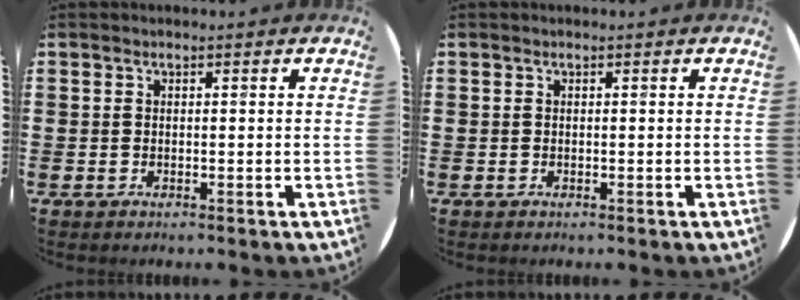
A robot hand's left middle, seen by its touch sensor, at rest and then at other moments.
{"total": 0.0}